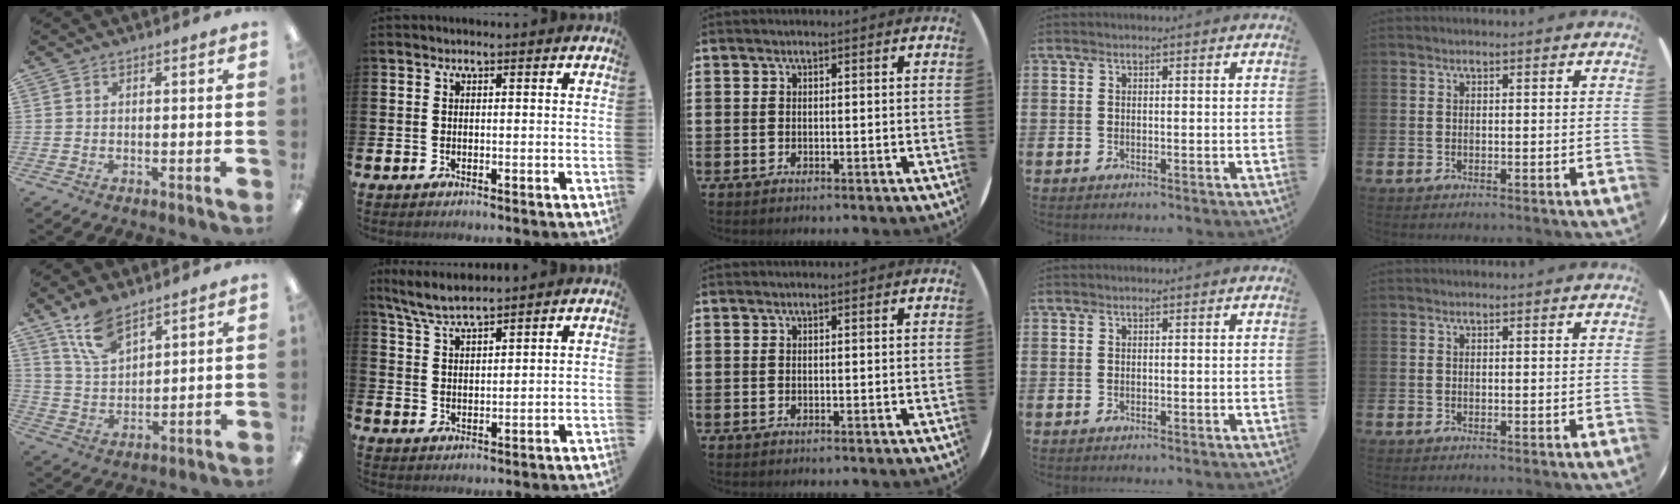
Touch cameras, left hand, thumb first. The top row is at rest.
{"thumb": {"total": 10.5, "force": [7.7, 4.7, 5.4], "torque": [-0.118, -0.027, 0.145]}, "index": {"total": 5.5, "force": [5.1, 0.5, 1.8], "torque": [-0.053, -0.016, 0.094]}}